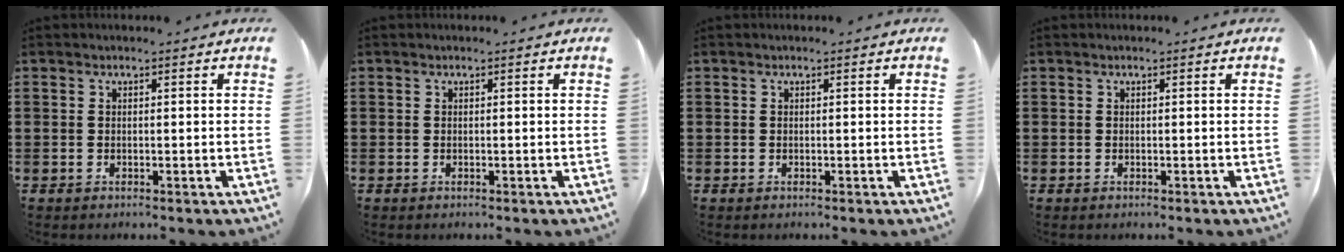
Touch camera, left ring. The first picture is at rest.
{"total": 0.0}
{"total": 0.0}
{"total": 0.0}